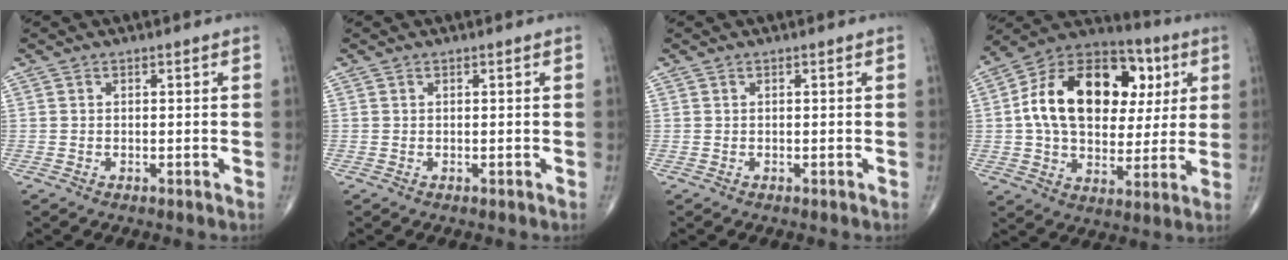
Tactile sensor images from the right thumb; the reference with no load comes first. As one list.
[{"total": 0.0}, {"total": 0.0}, {"total": 24.2, "force": [5.0, 15.9, 17.6], "torque": [-0.266, 0.013, 0.075]}]